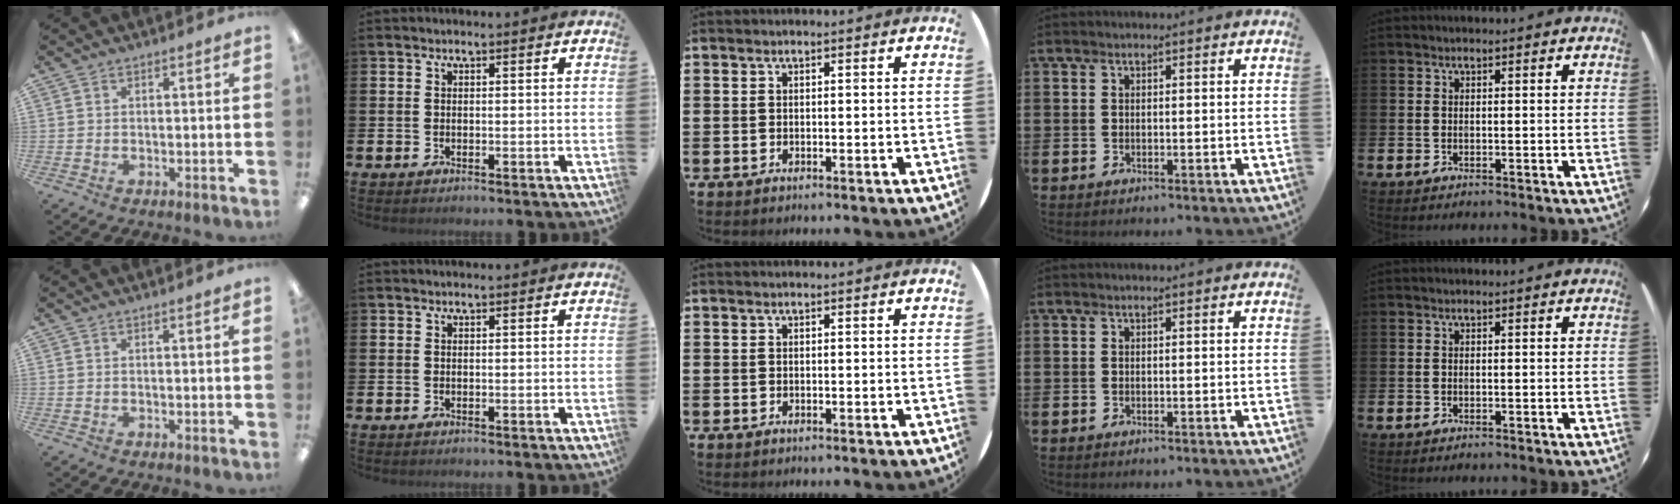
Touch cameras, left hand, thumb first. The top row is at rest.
{"thumb": {"total": 0.8, "force": [0.6, -0.2, 0.5], "torque": [-0.009, -0.001, 0.011]}}